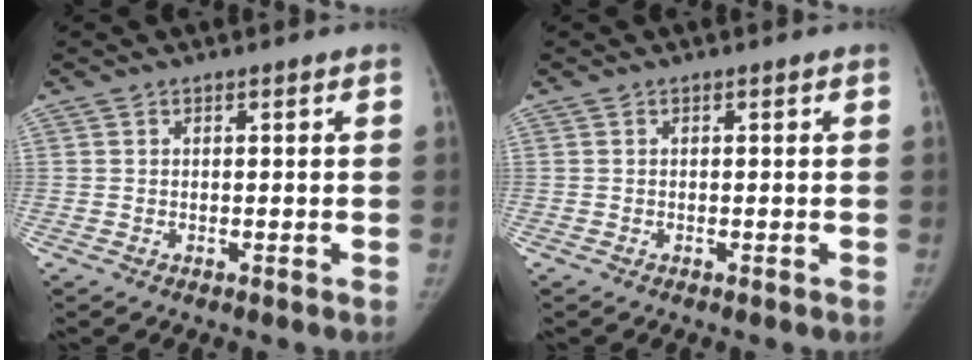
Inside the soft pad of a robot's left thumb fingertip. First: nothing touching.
{"total": 0.0}